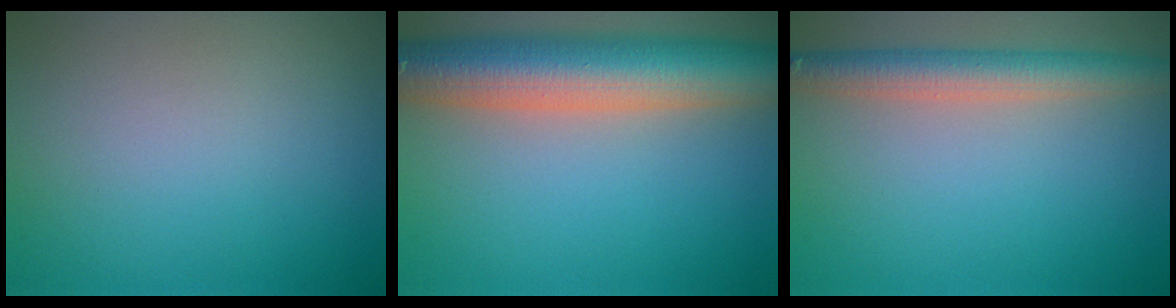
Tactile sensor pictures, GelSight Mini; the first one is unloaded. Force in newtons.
{"total": 10.1, "press": 10.0, "slide": 0.7}
{"total": 4.3, "press": 4.3, "slide": 0.2}